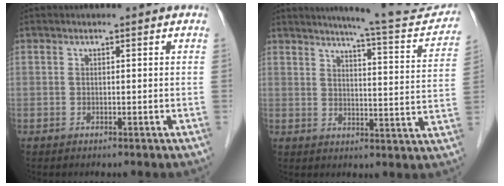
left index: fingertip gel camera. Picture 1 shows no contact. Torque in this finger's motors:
{"motor_torque": [0.14, -0.17, 0.20, 0.07]}